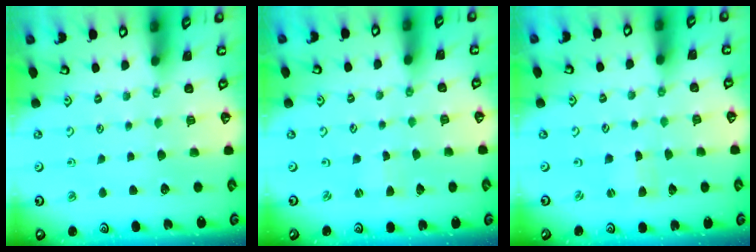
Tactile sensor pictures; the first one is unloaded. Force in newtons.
{"total": 0.0}
{"total": 0.8, "press": 0.8, "slide": 0.0}